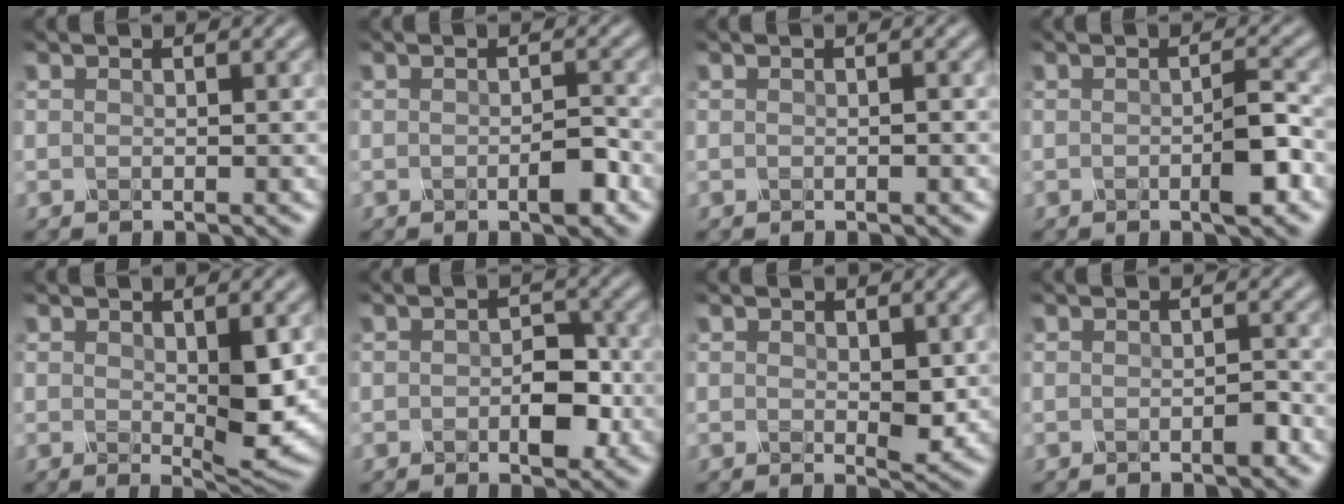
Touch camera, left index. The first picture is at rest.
{"total": 2.0, "force": [-1.0, 0.4, 1.6], "torque": [-0.032, 0.005, -0.018]}
{"total": 1.0, "force": [-0.3, 0.5, 0.8], "torque": [0.002, 0.007, -0.009]}
{"total": 2.5, "force": [-0.9, 0.4, 2.3], "torque": [-0.043, 0.005, -0.017]}
{"total": 3.8, "force": [0.1, 1.1, 3.6], "torque": [-0.067, -0.007, 0.005]}
{"total": 2.9, "force": [-0.8, 1.6, 2.3], "torque": [-0.038, 0.005, -0.013]}
{"total": 1.8, "force": [0.1, 0.8, 1.6], "torque": [-0.028, -0.002, 0.006]}
{"total": 1.2, "force": [-0.8, 0.1, 0.8], "torque": [-0.017, 0.005, -0.013]}